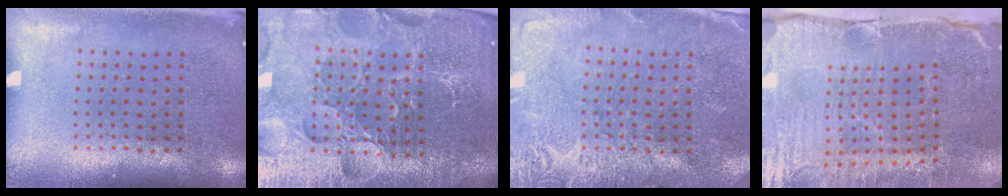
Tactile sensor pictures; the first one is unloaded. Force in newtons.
{"total": 5.5, "press": 5.1, "slide": 1.9}
{"total": 2.7, "press": 2.7, "slide": 0.2}
{"total": 5.0, "press": 4.3, "slide": 2.6}